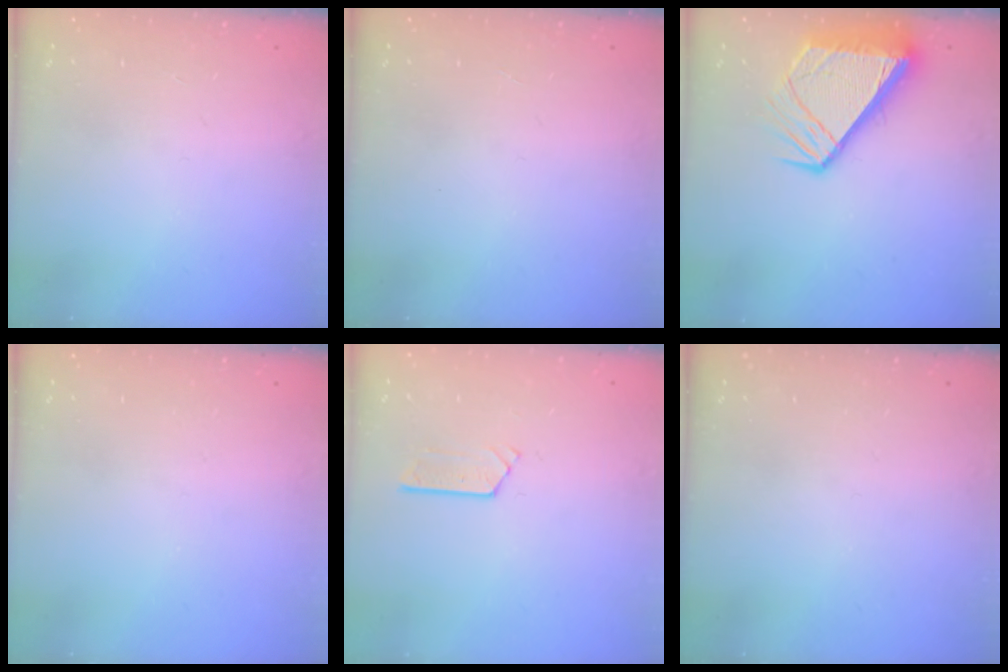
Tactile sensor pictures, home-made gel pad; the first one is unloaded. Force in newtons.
{"total": 0.0}
{"total": 12.6, "press": 12.6, "slide": 1.5}
{"total": 0.0}
{"total": 2.5, "press": 2.5, "slide": 0.2}
{"total": 0.0}